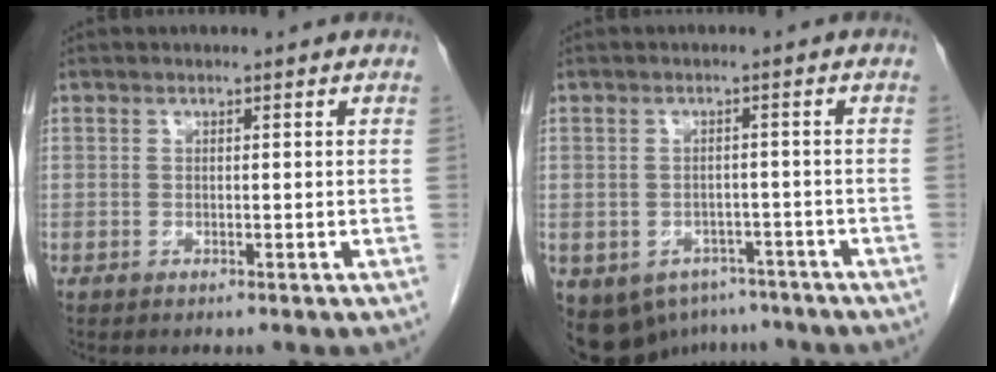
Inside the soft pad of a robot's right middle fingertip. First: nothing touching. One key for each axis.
{"total": 11.4, "fx": -7.5, "fy": 7.9, "fz": 3.2, "tx": -0.080, "ty": 0.004, "tz": -0.087}